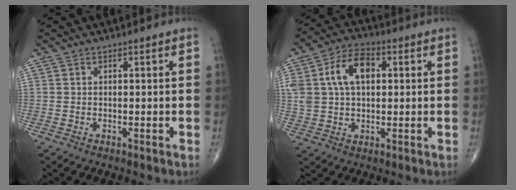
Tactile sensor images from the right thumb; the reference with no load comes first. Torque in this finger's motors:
{"motor_torque": [1.19, 1.41, 1.06, 0.28, 0.08]}